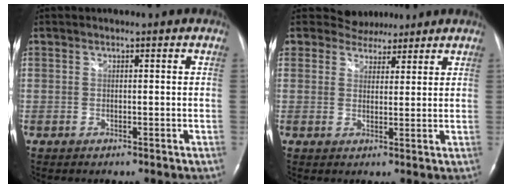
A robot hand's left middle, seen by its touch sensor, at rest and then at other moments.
{"total": 4.1, "force": [3.6, 1.9, -0.2], "torque": [0.003, 0.005, 0.055]}